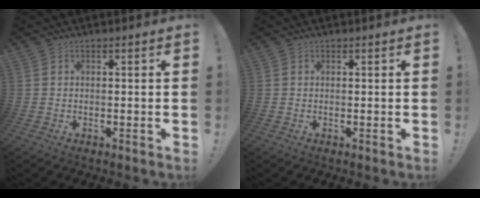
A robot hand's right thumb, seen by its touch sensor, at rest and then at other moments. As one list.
[{"total": 0.0}]